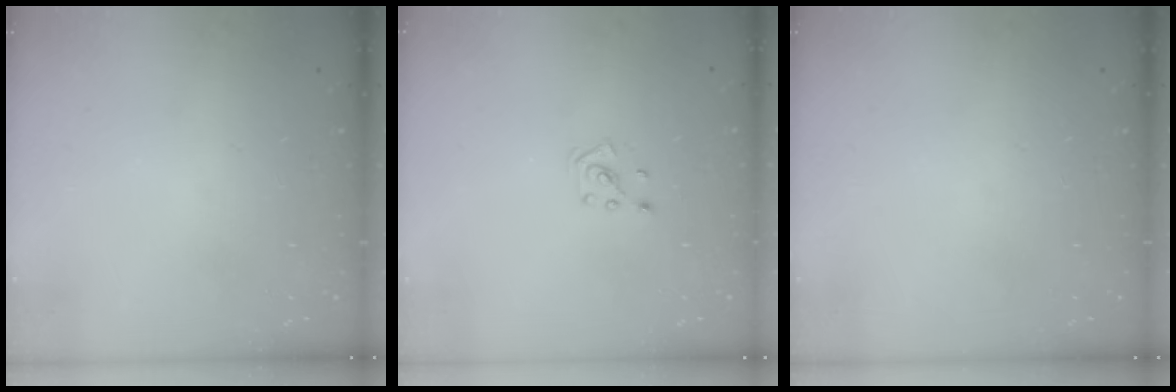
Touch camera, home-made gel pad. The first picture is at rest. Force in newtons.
{"total": 2.1, "press": 2.0, "slide": 0.3}
{"total": 0.0}